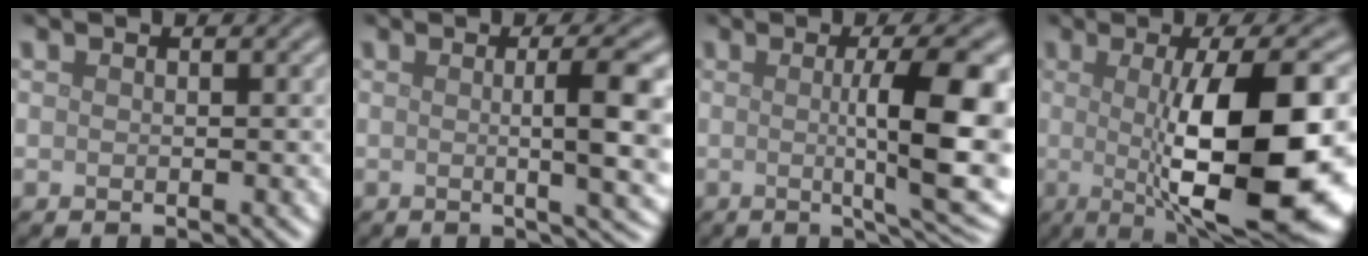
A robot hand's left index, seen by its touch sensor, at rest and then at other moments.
{"total": 6.5, "force": [0.2, 1.5, 6.3], "torque": [-0.080, 0.002, 0.003]}
{"total": 9.8, "force": [0.1, 2.4, 9.5], "torque": [-0.118, -0.002, 0.002]}
{"total": 14.5, "force": [-0.9, 3.7, 14.0], "torque": [-0.178, -0.008, -0.016]}